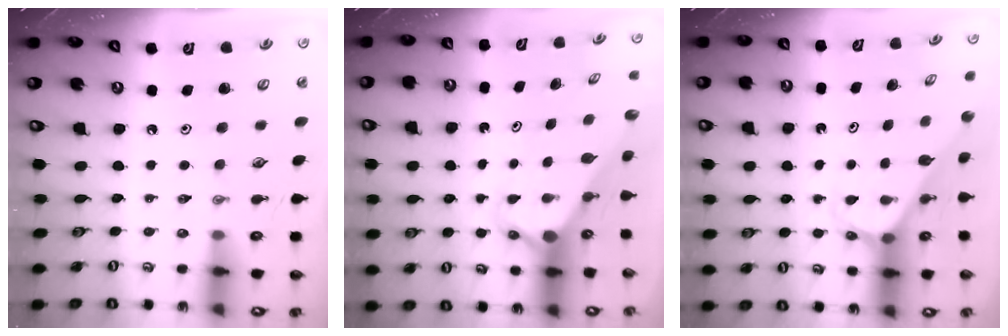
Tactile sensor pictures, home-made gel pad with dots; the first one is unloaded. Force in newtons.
{"total": 3.0, "press": 3.0, "slide": 0.2}
{"total": 2.7, "press": 2.7, "slide": 0.2}